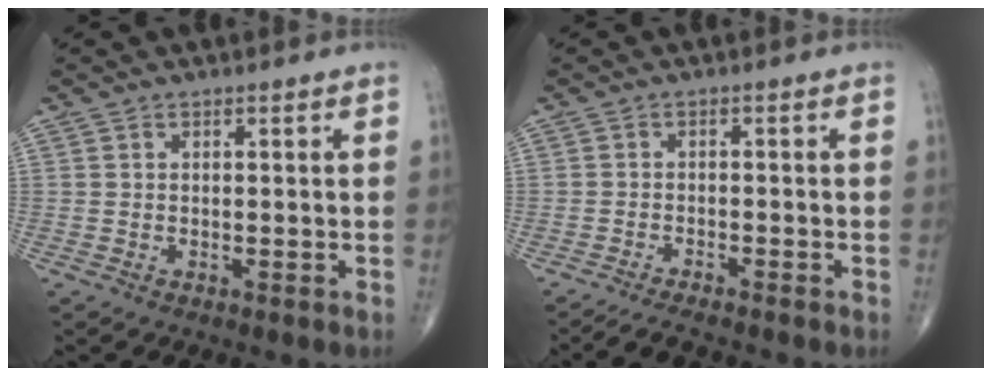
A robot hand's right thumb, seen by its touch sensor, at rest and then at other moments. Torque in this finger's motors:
{"motor_torque": [1.94, 0.18, 0.25, -1.17, 0.00]}